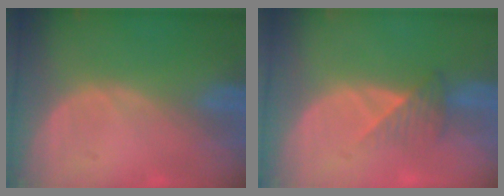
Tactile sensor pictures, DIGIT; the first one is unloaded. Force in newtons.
{"total": 3.5, "press": 3.1, "slide": 1.5}